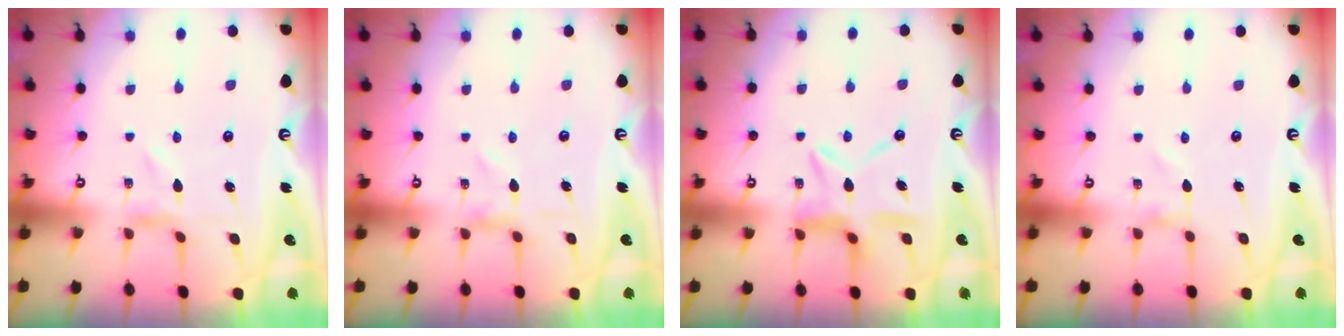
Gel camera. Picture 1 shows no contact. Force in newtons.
{"total": 0.9, "press": 0.9, "slide": 0.2}
{"total": 10.7, "press": 10.6, "slide": 1.0}
{"total": 0.0}